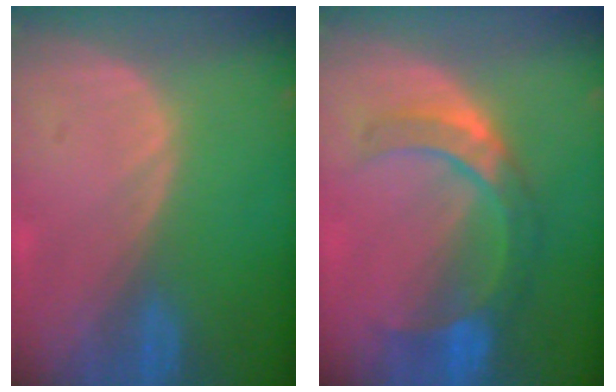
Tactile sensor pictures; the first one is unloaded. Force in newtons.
{"total": 7.1, "press": 7.0, "slide": 0.9}